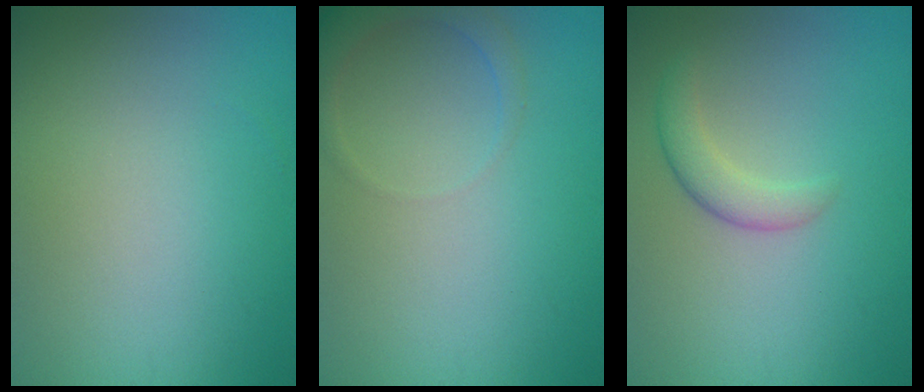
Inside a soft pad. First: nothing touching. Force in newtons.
{"total": 2.6, "press": 2.6, "slide": 0.2}
{"total": 2.3, "press": 2.3, "slide": 0.1}